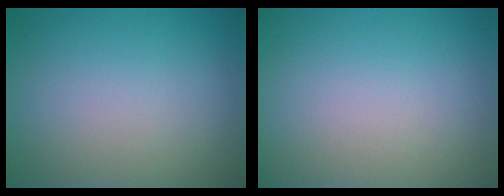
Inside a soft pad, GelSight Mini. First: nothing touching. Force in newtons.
{"total": 0.0}